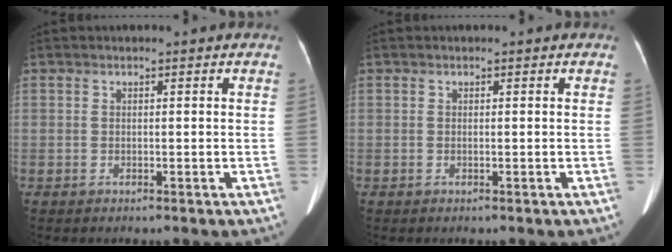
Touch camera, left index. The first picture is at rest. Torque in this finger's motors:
{"motor_torque": [0.03, 0.09, 0.00, 0.01]}